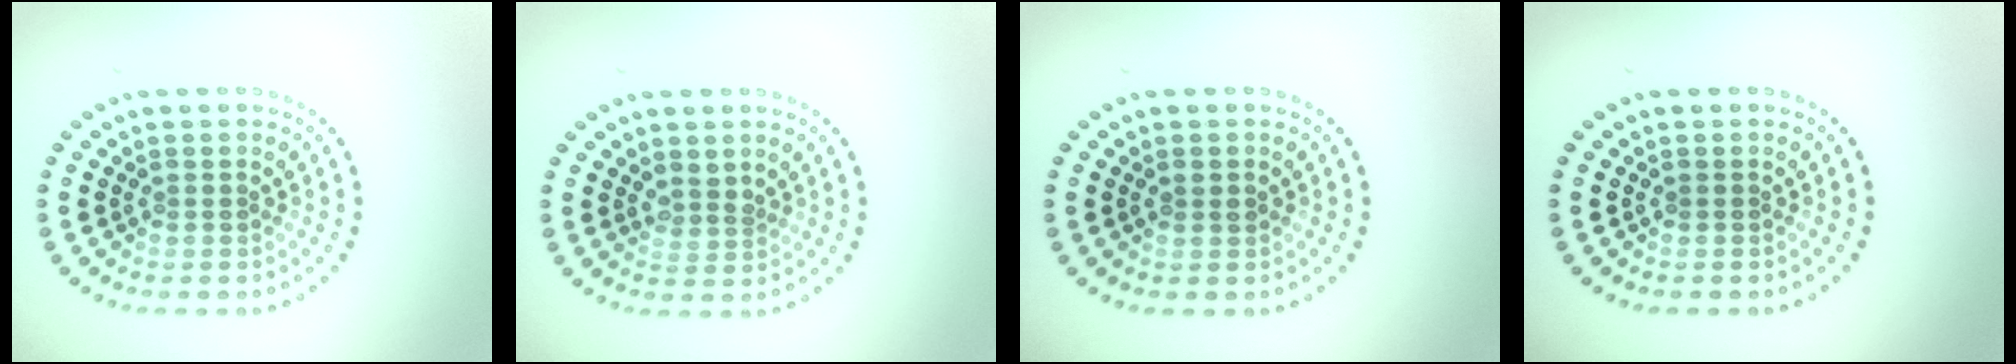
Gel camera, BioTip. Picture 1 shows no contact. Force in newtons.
{"total": 1.4, "press": 1.0, "slide": 0.9}
{"total": 0.9, "press": 0.9, "slide": 0.1}
{"total": 0.0}